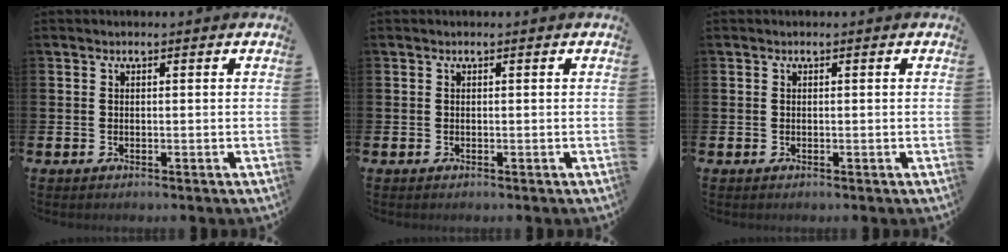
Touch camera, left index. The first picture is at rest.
{"total": 0.0}
{"total": 0.0}